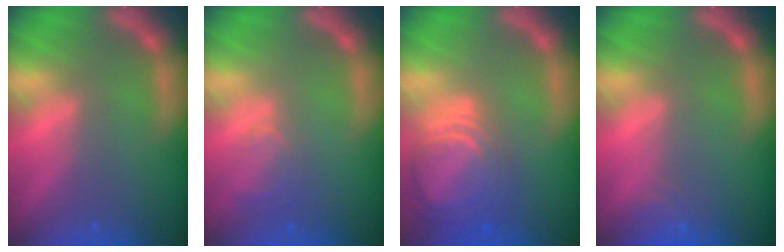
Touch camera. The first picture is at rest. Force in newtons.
{"total": 2.5}
{"total": 9.0}
{"total": 1.9}